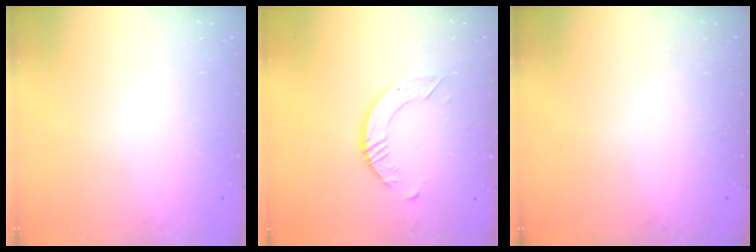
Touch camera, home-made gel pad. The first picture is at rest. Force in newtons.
{"total": 5.3, "press": 5.3, "slide": 0.5}
{"total": 0.0}